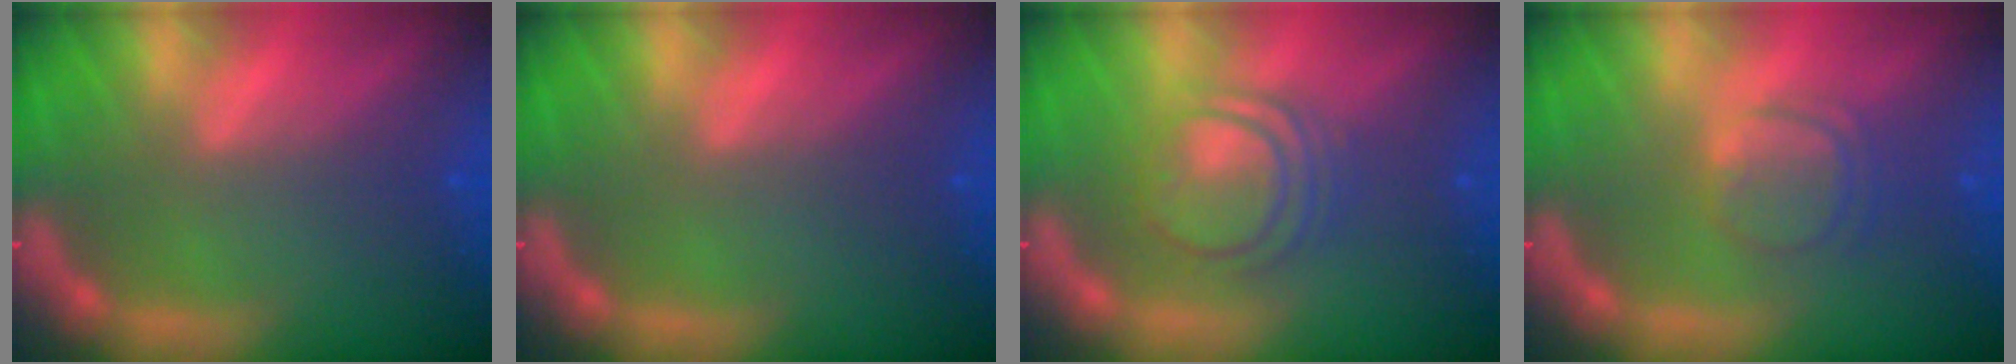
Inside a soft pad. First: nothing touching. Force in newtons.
{"total": 0.0}
{"total": 5.6}
{"total": 3.5}